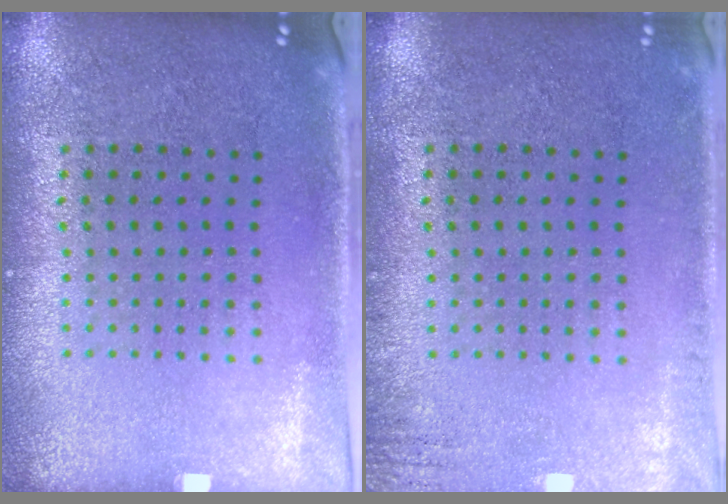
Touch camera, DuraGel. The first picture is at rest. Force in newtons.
{"total": 1.6, "press": 1.5, "slide": 0.3}